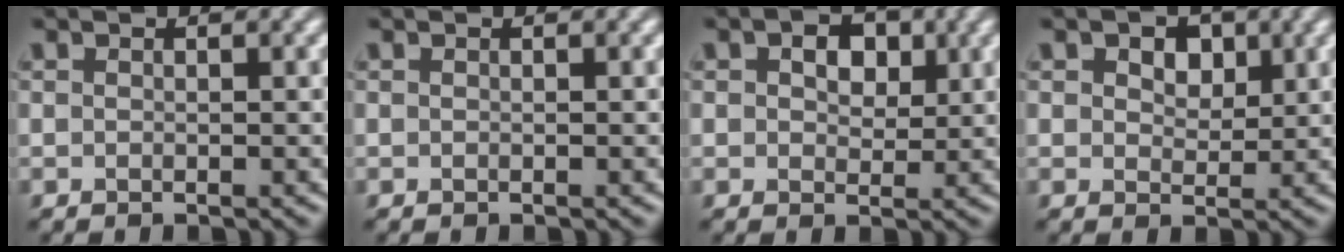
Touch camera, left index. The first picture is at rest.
{"total": 0.0}
{"total": 3.7, "force": [1.4, 2.4, 2.4], "torque": [-0.032, 0.003, 0.013]}
{"total": 3.5, "force": [1.6, 2.3, 2.1], "torque": [-0.029, 0.005, 0.008]}